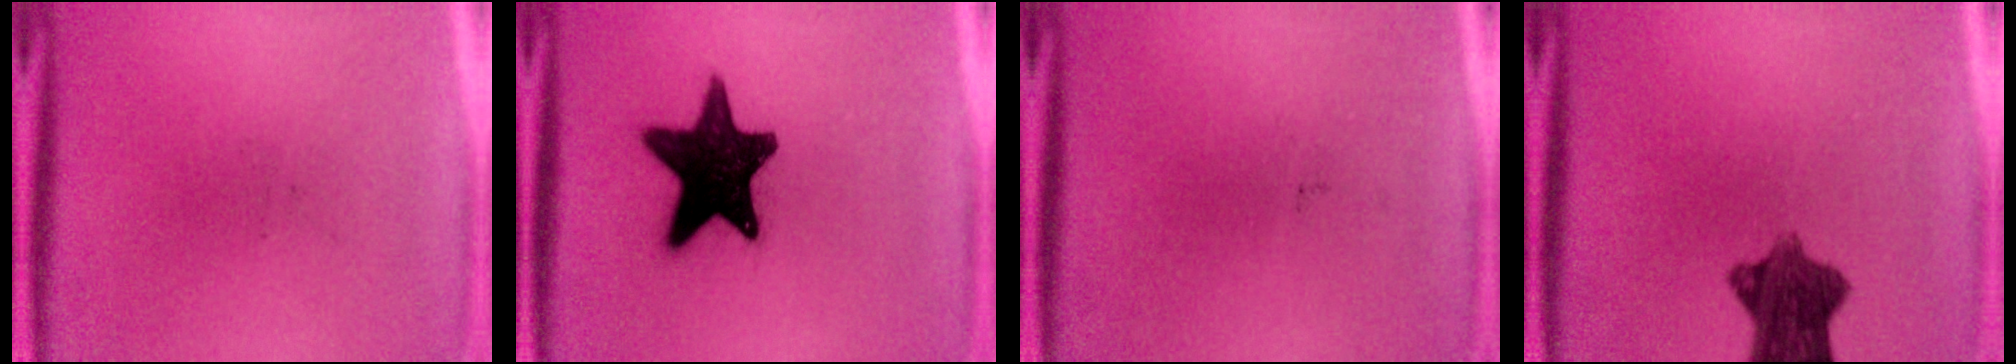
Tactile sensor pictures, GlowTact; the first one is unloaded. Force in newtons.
{"total": 16.3}
{"total": 0.0}
{"total": 8.7}